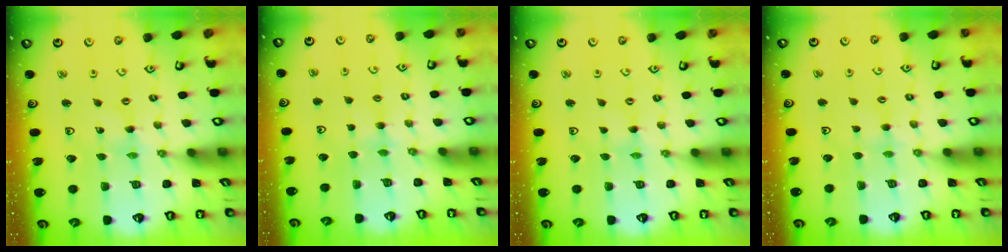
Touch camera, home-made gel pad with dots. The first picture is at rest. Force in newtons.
{"total": 3.3, "press": 3.2, "slide": 0.6}
{"total": 0.0}
{"total": 2.8, "press": 2.8, "slide": 0.5}